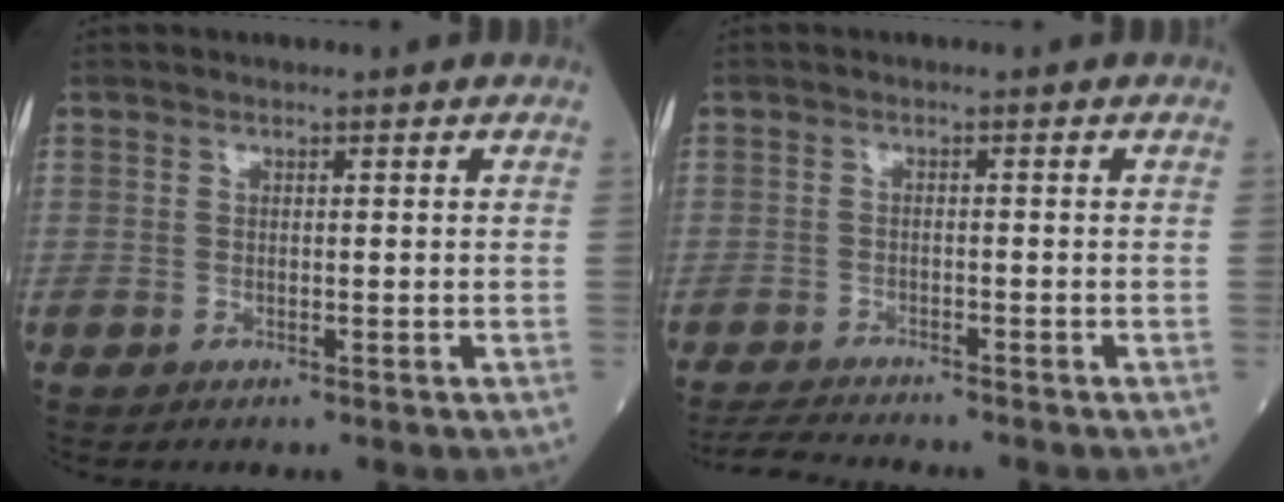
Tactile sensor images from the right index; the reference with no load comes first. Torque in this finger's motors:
{"motor_torque": [-2.13, -0.01, -1.05, -0.21]}